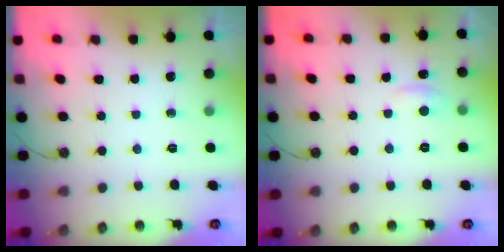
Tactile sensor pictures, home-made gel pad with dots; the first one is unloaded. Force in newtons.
{"total": 1.0, "press": 0.7, "slide": 0.8}